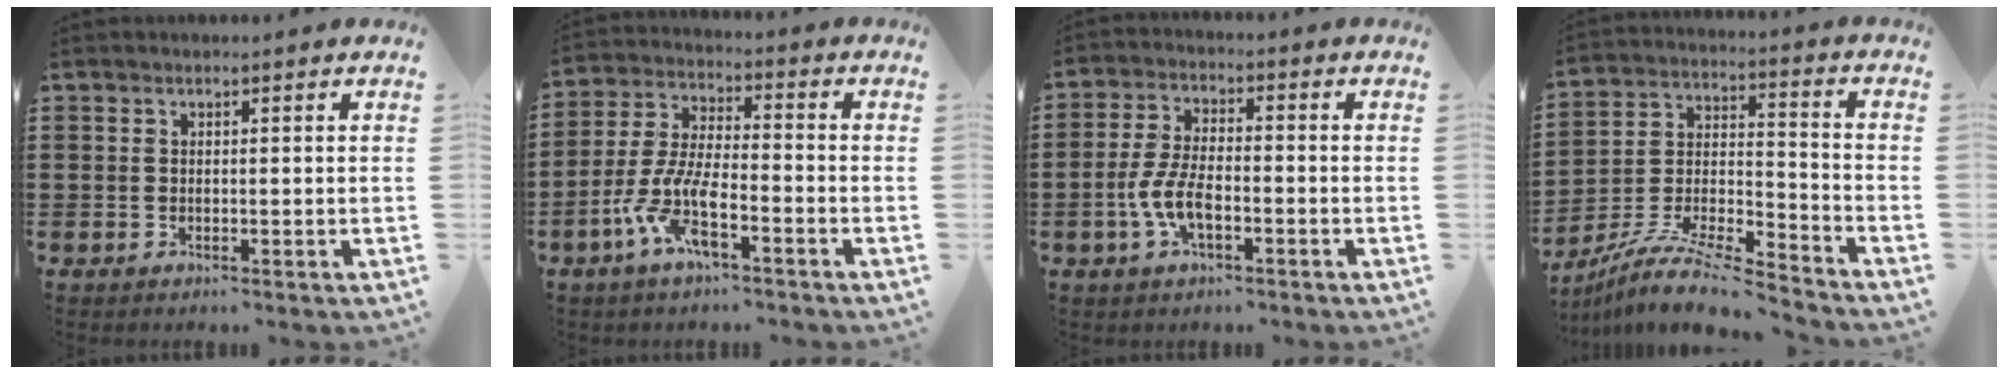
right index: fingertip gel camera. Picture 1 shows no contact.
{"total": 8.1, "force": [-4.9, 2.0, 6.1], "torque": [-0.155, -0.011, -0.101]}
{"total": 6.4, "force": [-2.4, 2.5, 5.4], "torque": [-0.133, -0.009, -0.052]}
{"total": 10.3, "force": [-9.4, 0.7, 4.0], "torque": [-0.077, 0.006, -0.189]}